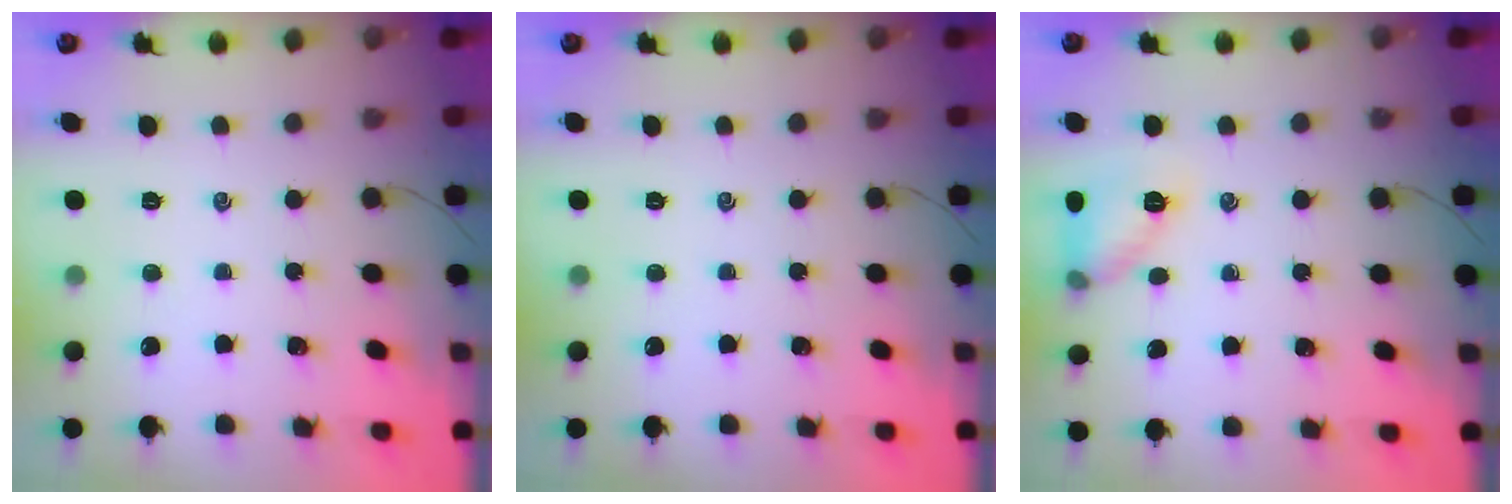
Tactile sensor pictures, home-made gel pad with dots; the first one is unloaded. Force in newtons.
{"total": 0.0}
{"total": 9.7, "press": 9.6, "slide": 1.1}